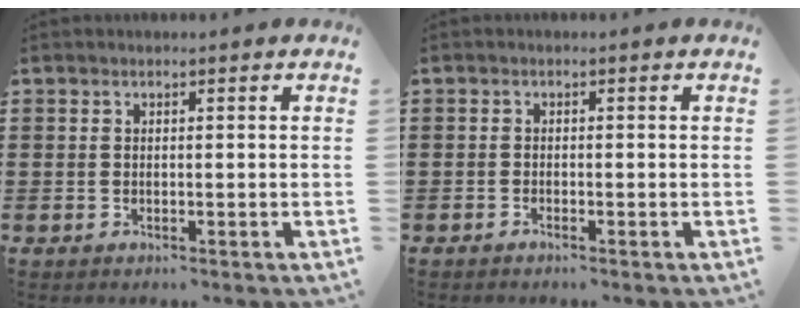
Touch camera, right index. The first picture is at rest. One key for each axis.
{"total": 0.7, "fx": -0.7, "fy": 0.0, "fz": 0.1, "tx": -0.005, "ty": -0.002, "tz": -0.014}